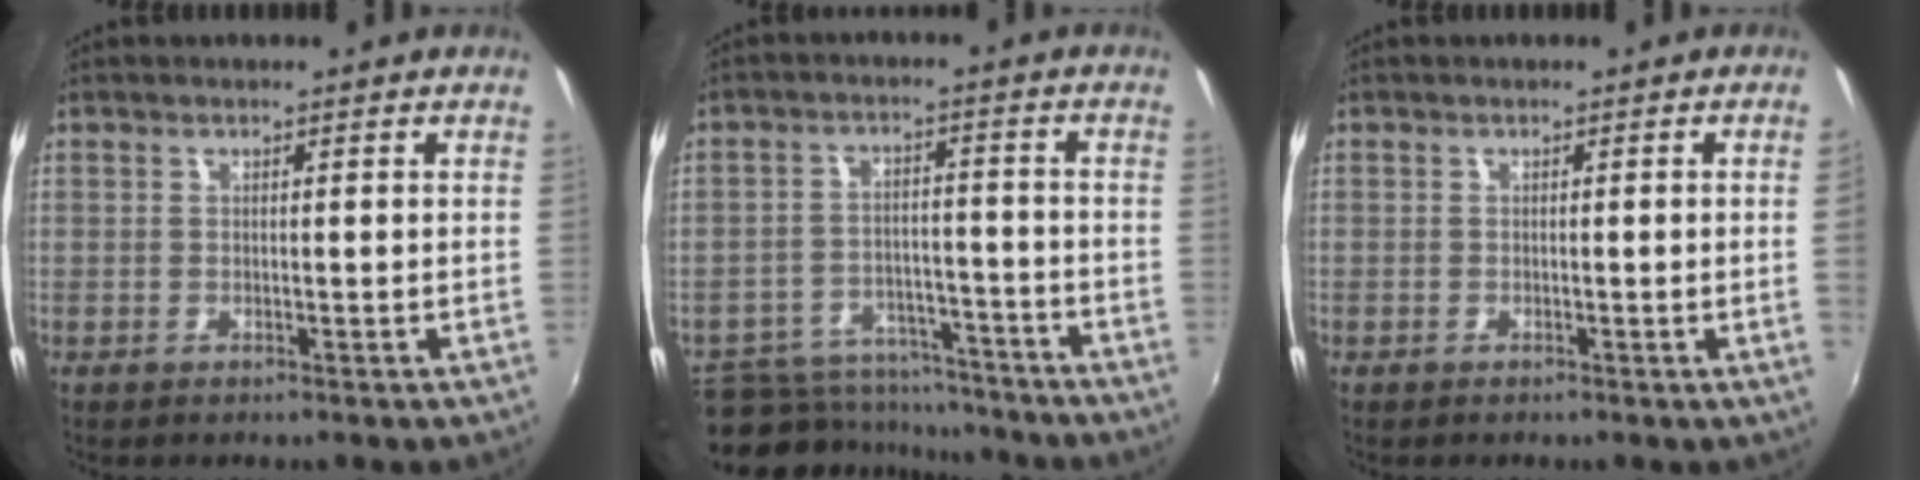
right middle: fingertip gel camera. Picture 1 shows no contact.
{"total": 12.8, "force": [-10.7, 6.3, 3.2], "torque": [-0.080, 0.022, -0.145]}
{"total": 1.7, "force": [0.0, -1.1, 1.4], "torque": [-0.013, -0.013, 0.003]}